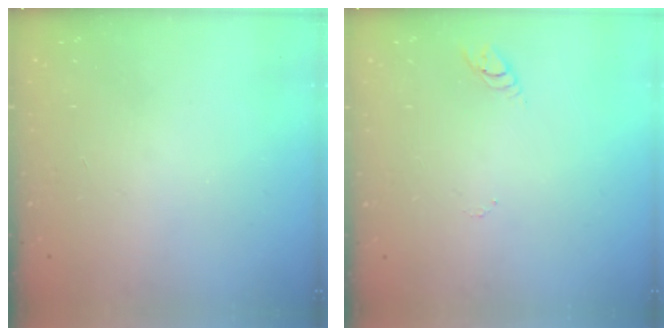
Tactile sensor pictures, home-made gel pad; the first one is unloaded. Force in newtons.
{"total": 2.7, "press": 2.7, "slide": 0.2}